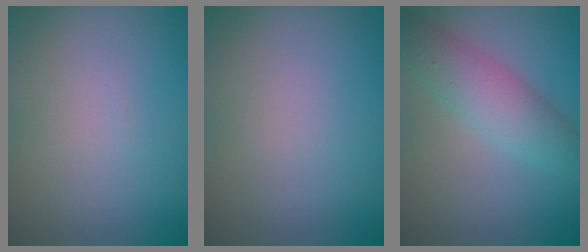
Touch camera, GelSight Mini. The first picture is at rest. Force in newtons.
{"total": 0.0}
{"total": 4.9, "press": 4.9, "slide": 0.2}